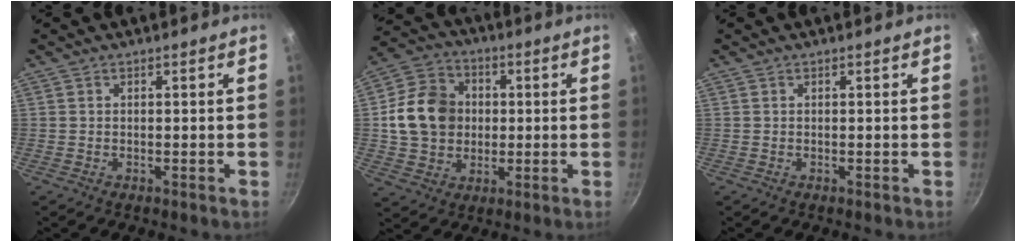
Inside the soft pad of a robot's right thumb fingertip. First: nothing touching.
{"total": 13.5, "force": [0.7, 11.2, 7.6], "torque": [-0.112, 0.017, 0.005]}
{"total": 0.0}